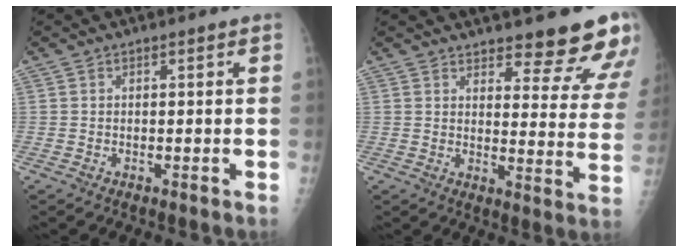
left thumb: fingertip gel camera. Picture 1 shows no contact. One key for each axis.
{"total": 14.5, "fx": 12.0, "fy": 3.9, "fz": 7.2, "tx": -0.042, "ty": -0.087, "tz": 0.139}